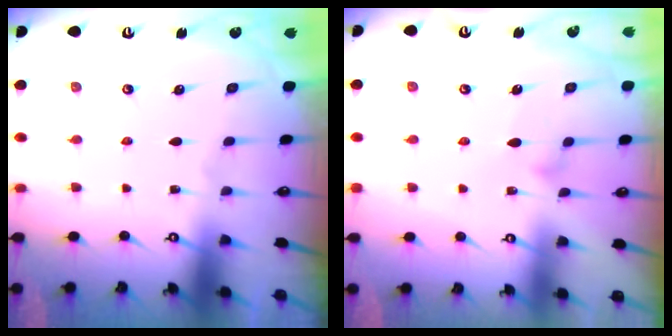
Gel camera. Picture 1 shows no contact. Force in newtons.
{"total": 8.3, "press": 8.3, "slide": 0.4}